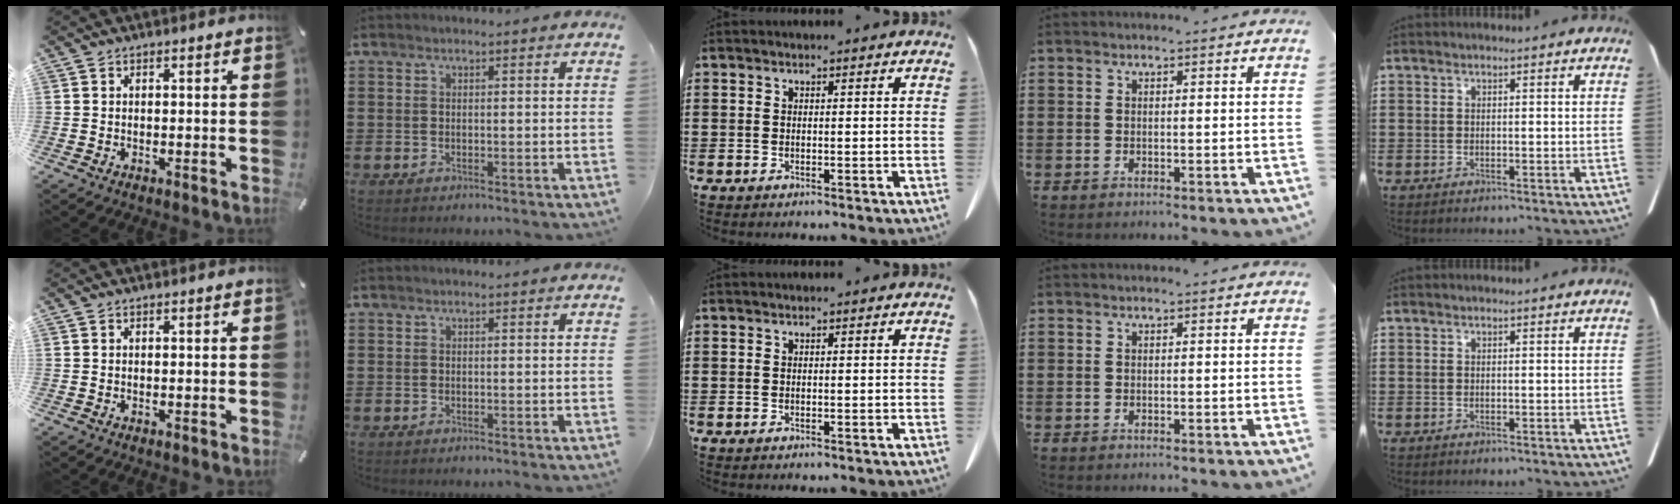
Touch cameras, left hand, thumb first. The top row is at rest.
{}